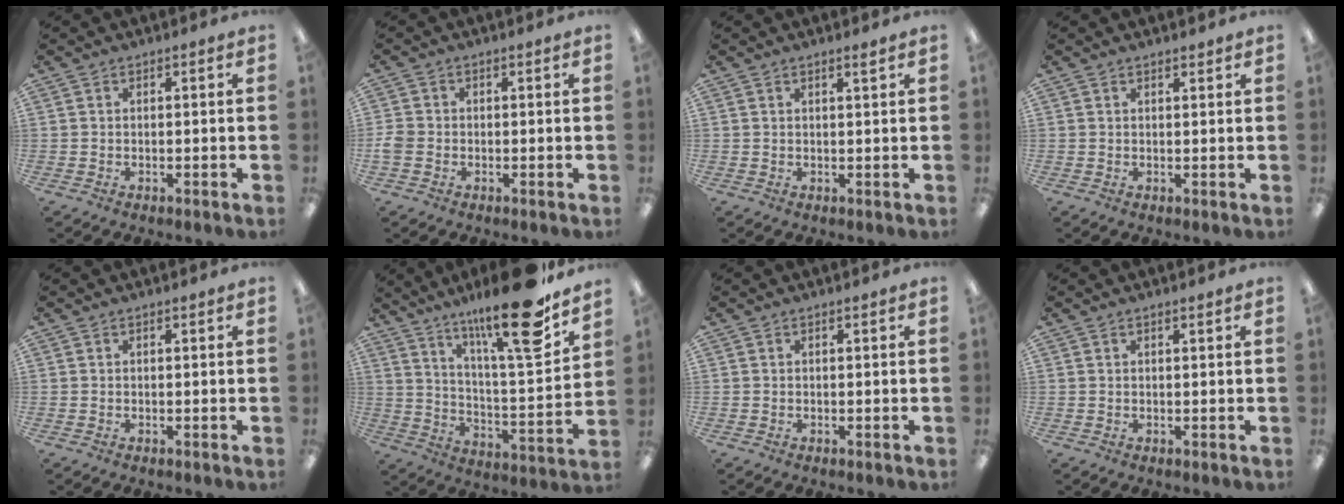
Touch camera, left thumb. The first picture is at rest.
{"total": 2.8, "force": [-0.8, 2.3, 1.4], "torque": [-0.027, 0.004, -0.015]}
{"total": 1.4, "force": [1.1, 0.0, 0.8], "torque": [-0.018, -0.002, 0.019]}
{"total": 1.0, "force": [1.0, 0.2, 0.3], "torque": [-0.006, -0.001, 0.019]}
{"total": 0.0}
{"total": 21.1, "force": [15.4, 3.4, 14.0], "torque": [-0.220, -0.103, 0.241]}
{"total": 0.0}
{"total": 0.7, "force": [0.6, 0.0, 0.5], "torque": [-0.010, 0.000, 0.010]}